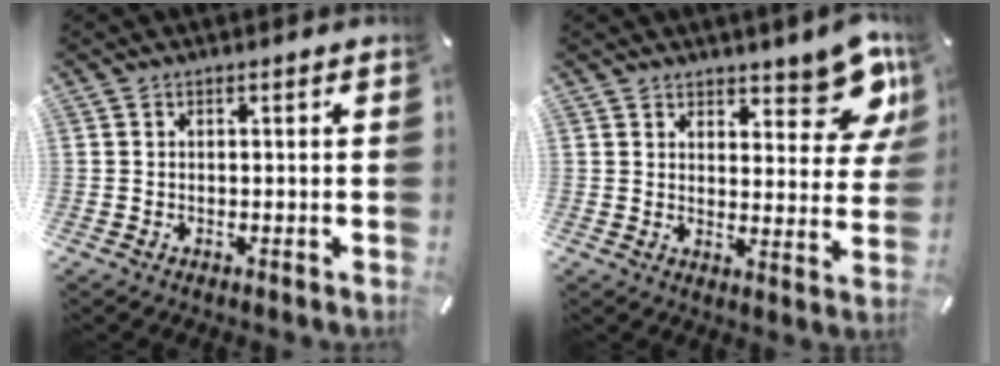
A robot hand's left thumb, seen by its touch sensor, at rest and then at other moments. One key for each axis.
{"total": 10.4, "fx": 7.9, "fy": 4.4, "fz": 5.0, "tx": -0.041, "ty": -0.064, "tz": 0.138}